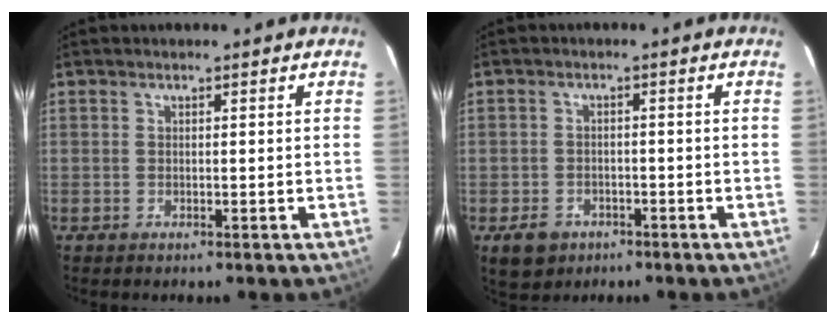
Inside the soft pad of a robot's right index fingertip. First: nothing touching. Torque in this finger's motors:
{"motor_torque": [-0.07, -0.08, -0.38, -0.15]}